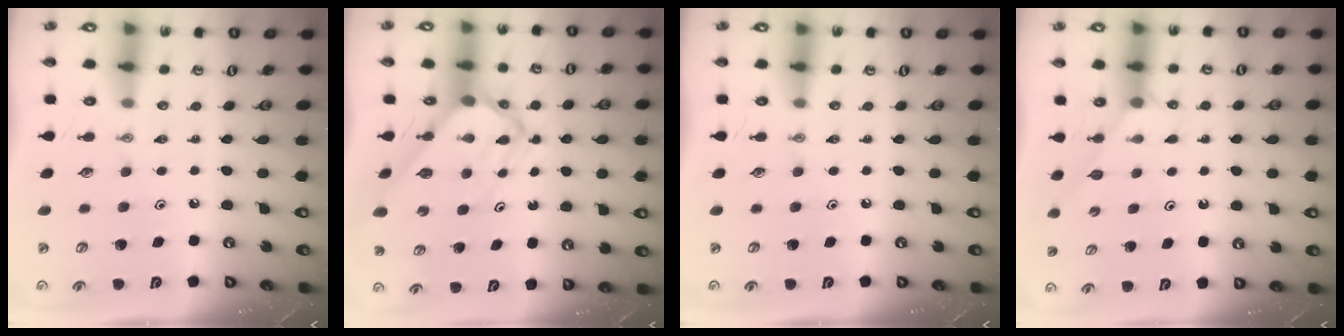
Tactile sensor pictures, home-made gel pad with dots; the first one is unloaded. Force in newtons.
{"total": 7.0, "press": 7.0, "slide": 0.6}
{"total": 0.0}
{"total": 2.5, "press": 2.5, "slide": 0.4}